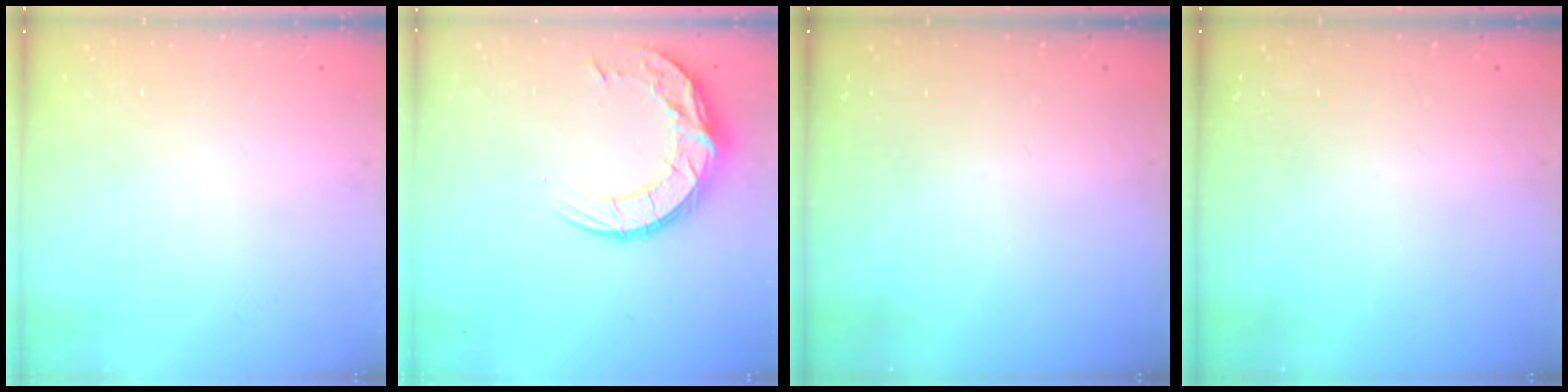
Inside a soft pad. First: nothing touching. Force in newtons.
{"total": 13.7, "press": 13.6, "slide": 1.1}
{"total": 0.0}
{"total": 0.0}